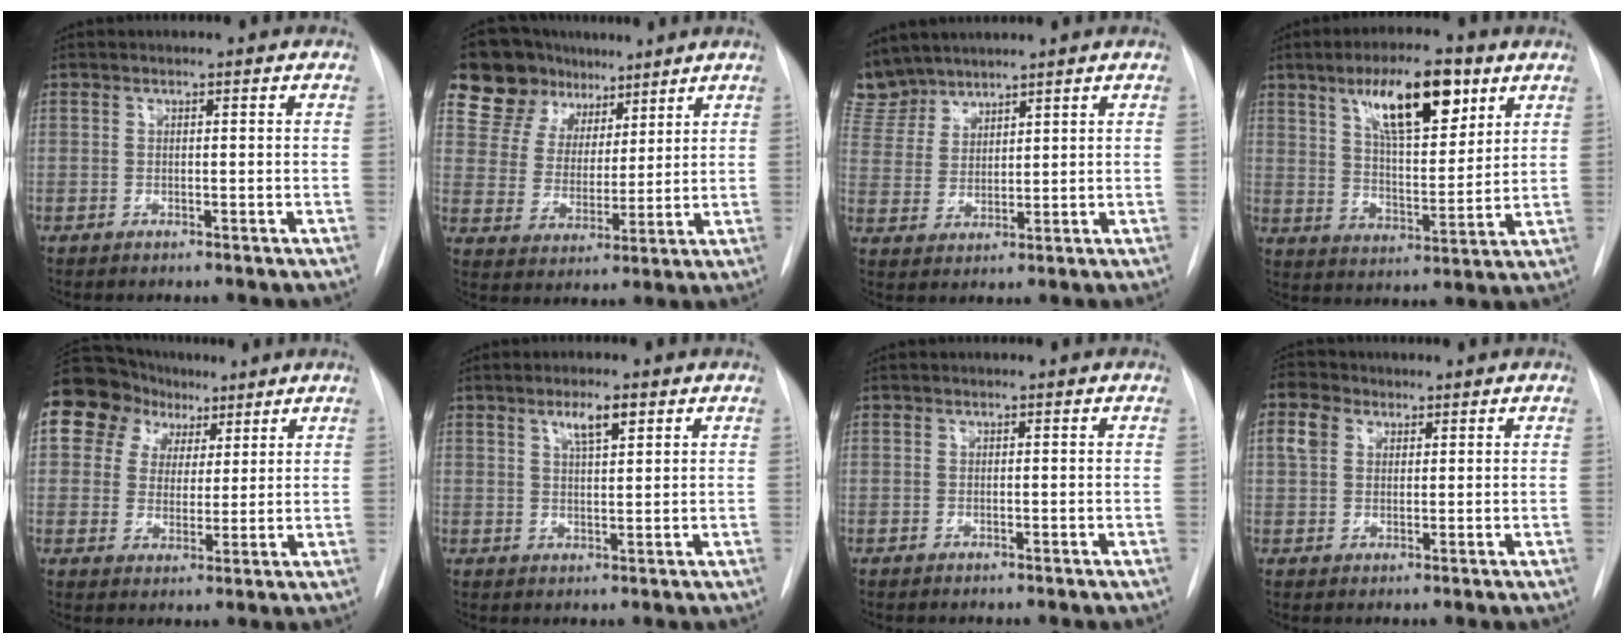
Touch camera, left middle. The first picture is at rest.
{"total": 12.4, "force": [8.6, 7.8, 4.4], "torque": [-0.071, 0.038, 0.153]}
{"total": 7.8, "force": [7.3, 2.8, 0.4], "torque": [-0.015, 0.008, 0.161]}
{"total": 13.3, "force": [7.2, 3.8, 10.6], "torque": [-0.175, 0.006, 0.122]}
{"total": 13.1, "force": [6.4, 10.7, 4.0], "torque": [-0.079, 0.057, 0.115]}
{"total": 3.9, "force": [2.2, 0.8, 3.1], "torque": [-0.055, 0.001, 0.038]}
{"total": 0.0}
{"total": 5.1, "force": [2.2, 3.9, 2.3], "torque": [-0.063, 0.022, 0.043]}